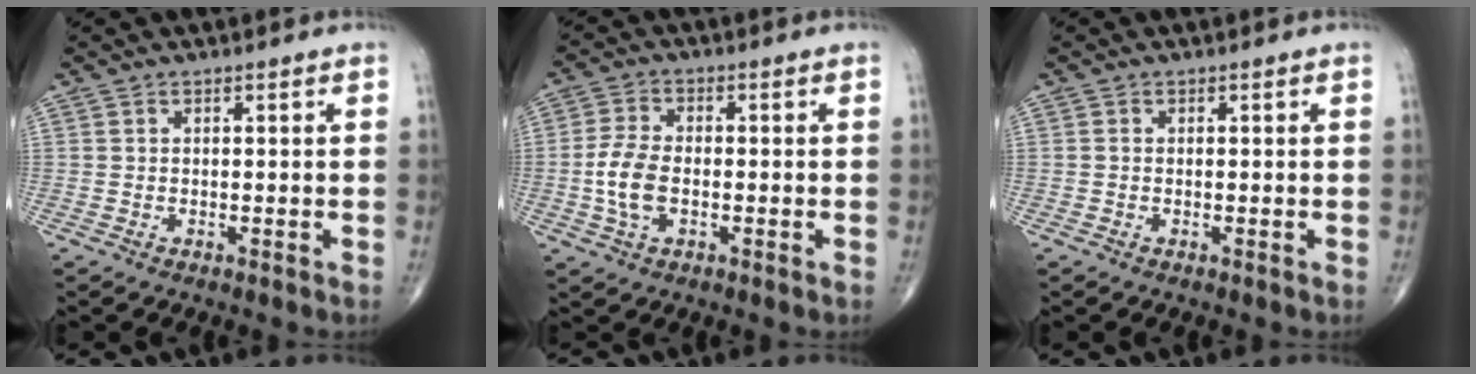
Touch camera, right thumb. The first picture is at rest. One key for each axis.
{"total": 6.9, "fx": -1.2, "fy": 3.9, "fz": 5.5, "tx": -0.118, "ty": 0.009, "tz": -0.025}
{"total": 0.0}